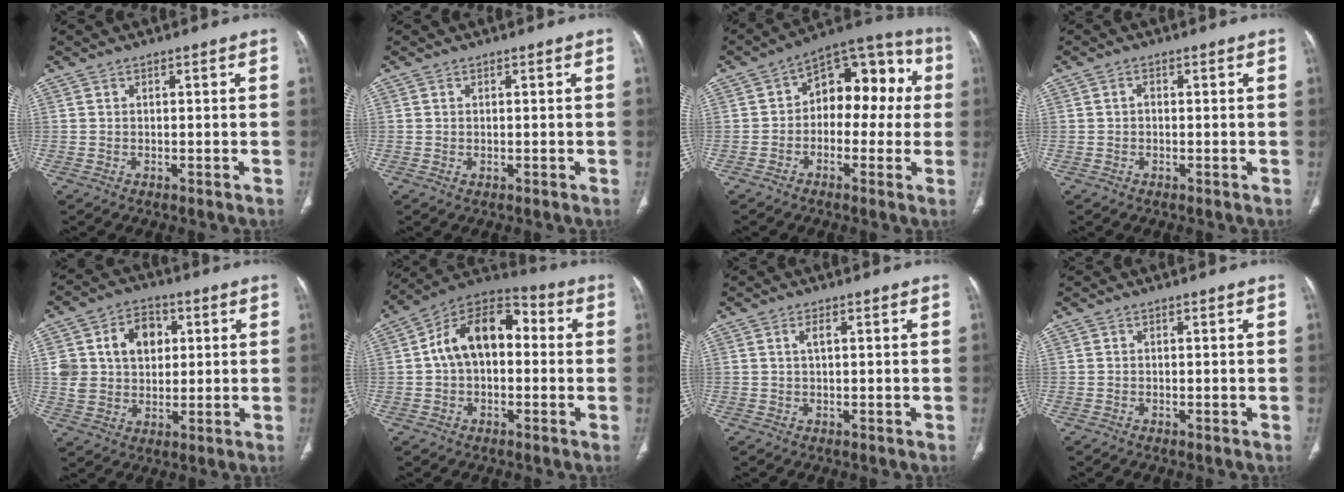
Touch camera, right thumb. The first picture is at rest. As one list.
[{"total": 0.0}, {"total": 14.3, "force": [0.9, 9.1, 11.1], "torque": [-0.090, 0.050, -0.004]}, {"total": 1.0, "force": [-0.1, 0.8, 0.6], "torque": [-0.008, 0.003, -0.005]}, {"total": 12.4, "force": [3.2, 9.4, 7.5], "torque": [-0.092, 0.003, 0.060]}, {"total": 14.6, "force": [1.1, 9.3, 11.2], "torque": [-0.162, 0.043, 0.003]}, {"total": 1.6, "force": [0.5, 0.5, 1.4], "torque": [-0.029, 0.002, 0.009]}, {"total": 0.0}]